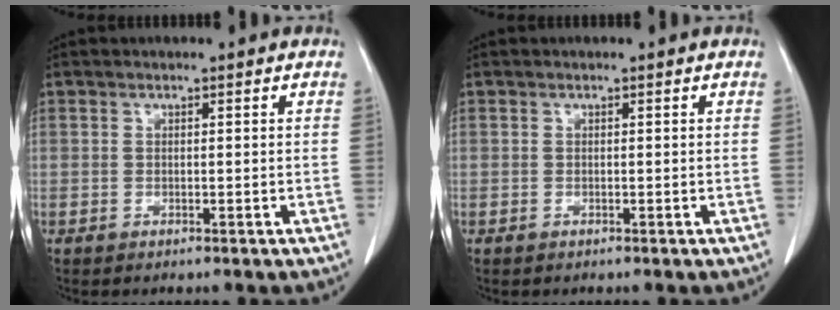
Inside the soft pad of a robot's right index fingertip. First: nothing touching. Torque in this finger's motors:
{"motor_torque": [-0.01, 0.02, 0.00, 0.01]}